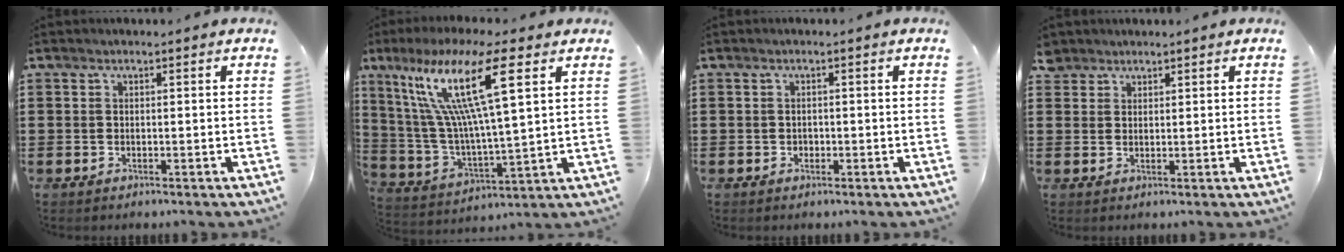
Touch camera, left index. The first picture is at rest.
{"total": 15.1, "force": [8.0, 2.4, 12.6], "torque": [-0.269, -0.012, 0.129]}
{"total": 0.5, "force": [-0.1, 0.5, 0.0], "torque": [-0.004, 0.004, -0.003]}
{"total": 2.3, "force": [2.0, 1.3, 0.1], "torque": [-0.009, 0.006, 0.039]}